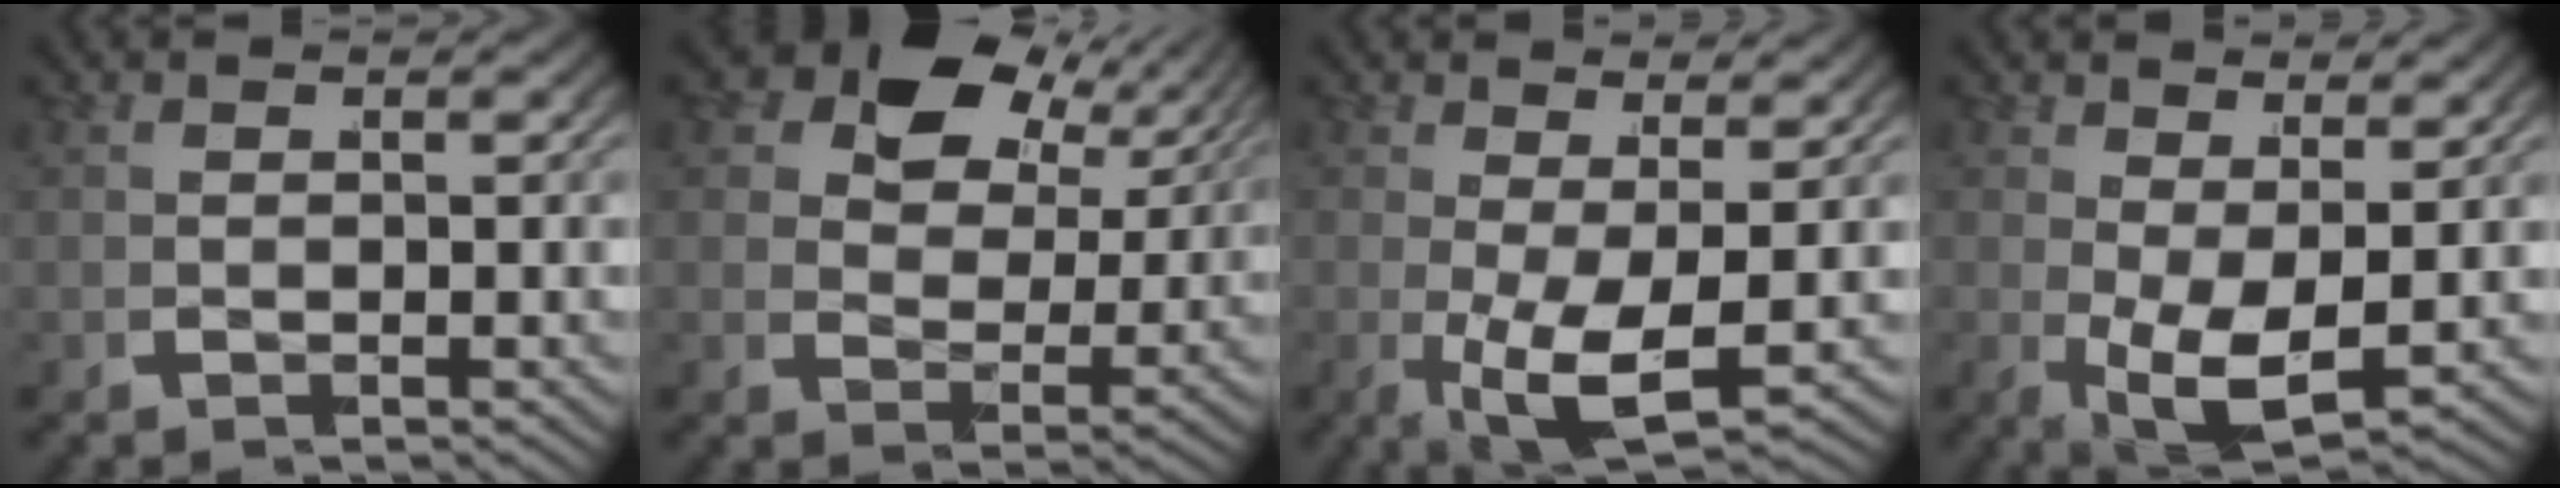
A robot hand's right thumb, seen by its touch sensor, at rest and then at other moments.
{"total": 8.1, "force": [3.4, 5.2, 5.2], "torque": [-0.095, 0.002, 0.047]}
{"total": 5.0, "force": [-0.4, 2.4, 4.4], "torque": [-0.084, -0.025, -0.005]}
{"total": 4.7, "force": [0.0, 2.8, 3.8], "torque": [-0.074, -0.030, 0.006]}